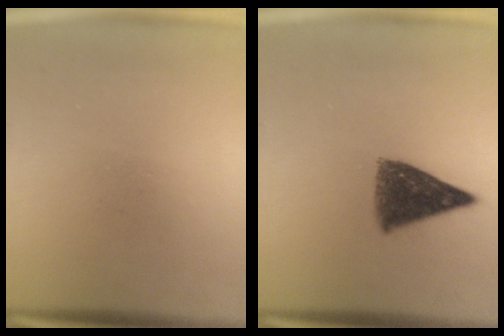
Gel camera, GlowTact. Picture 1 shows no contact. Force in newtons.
{"total": 8.9}